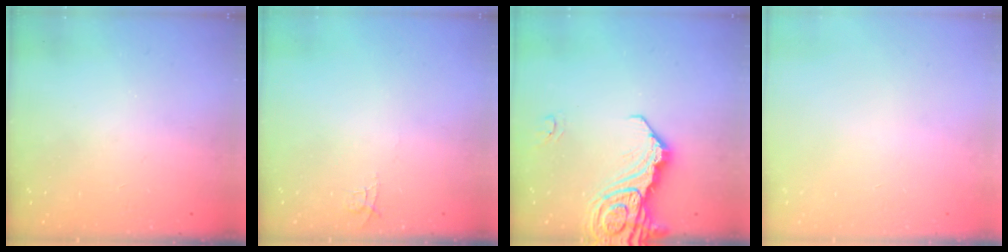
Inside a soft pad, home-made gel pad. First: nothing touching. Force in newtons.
{"total": 2.9, "press": 2.9, "slide": 0.3}
{"total": 15.0, "press": 14.9, "slide": 1.9}
{"total": 0.0}